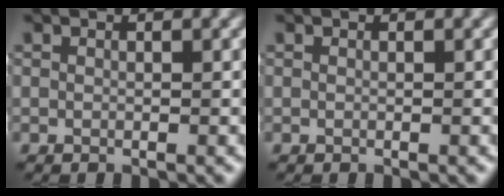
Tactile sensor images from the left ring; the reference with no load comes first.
{"total": 0.0}